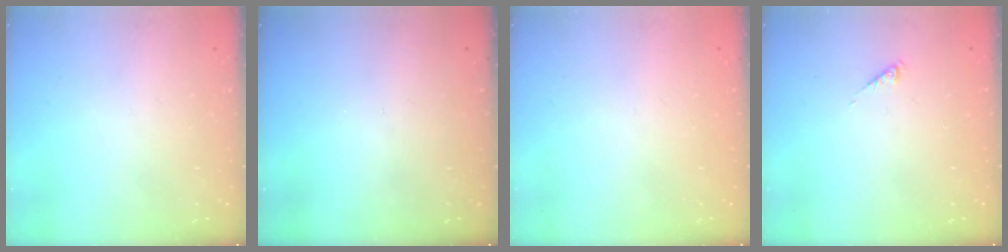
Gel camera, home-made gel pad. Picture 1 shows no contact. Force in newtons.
{"total": 0.0}
{"total": 0.0}
{"total": 0.0}